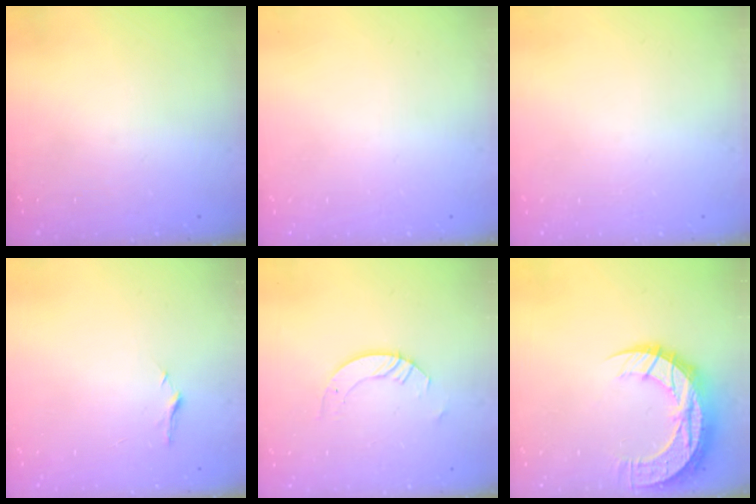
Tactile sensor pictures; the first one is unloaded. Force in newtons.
{"total": 0.0}
{"total": 0.0}
{"total": 5.0, "press": 5.0, "slide": 0.6}
{"total": 4.8, "press": 4.8, "slide": 0.4}
{"total": 15.8, "press": 15.7, "slide": 1.1}